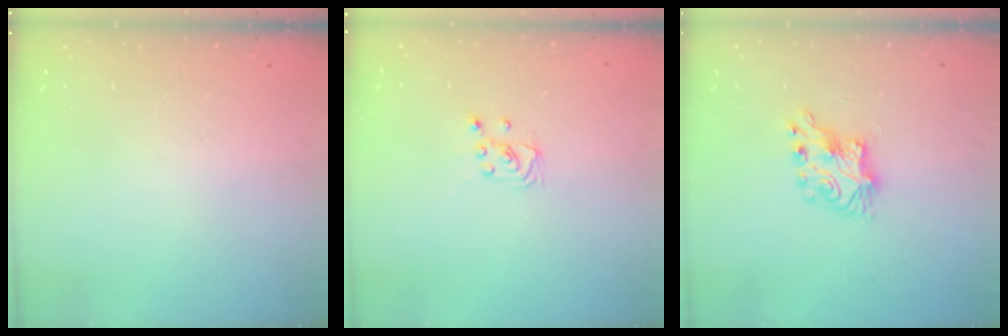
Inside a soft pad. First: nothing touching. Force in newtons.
{"total": 2.0, "press": 2.0, "slide": 0.2}
{"total": 7.5, "press": 7.5, "slide": 0.4}